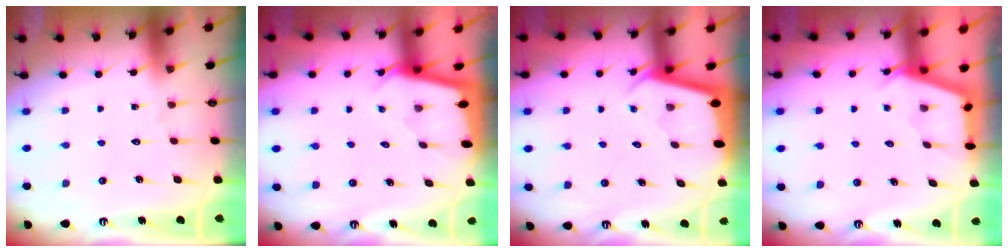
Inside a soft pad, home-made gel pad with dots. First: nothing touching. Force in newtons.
{"total": 1.9, "press": 1.9, "slide": 0.2}
{"total": 1.9, "press": 1.9, "slide": 0.1}
{"total": 2.9, "press": 2.9, "slide": 0.3}